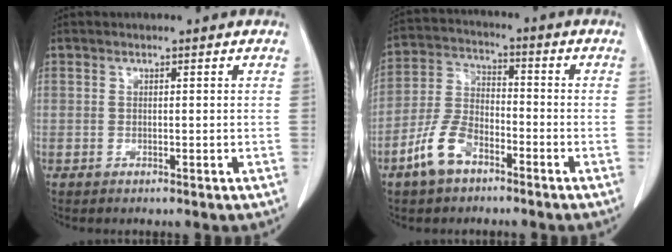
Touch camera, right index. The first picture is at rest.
{"total": 8.5, "force": [-5.1, 4.4, 5.2], "torque": [-0.127, 0.007, -0.100]}